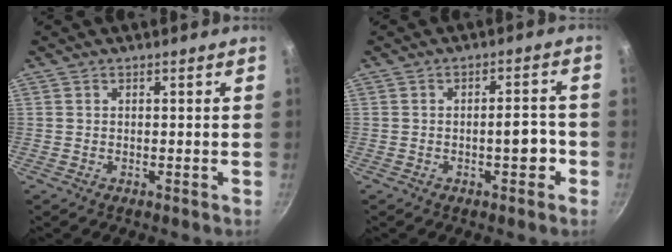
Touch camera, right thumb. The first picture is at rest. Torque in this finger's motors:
{"motor_torque": [2.52, 2.49, 1.24, -1.11, 0.45]}